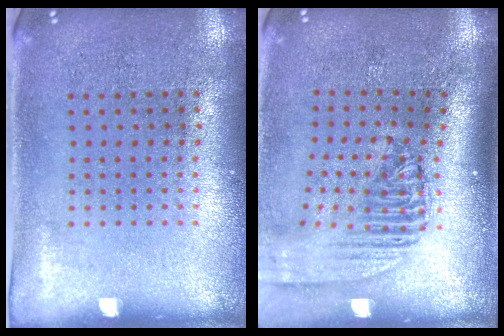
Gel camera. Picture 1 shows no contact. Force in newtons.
{"total": 2.3, "press": 1.8, "slide": 1.5}